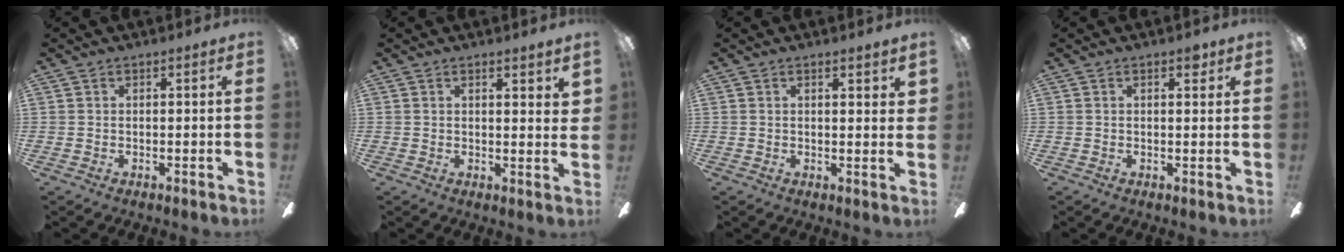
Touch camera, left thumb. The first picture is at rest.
{"total": 3.0, "force": [1.6, 1.1, 2.3], "torque": [-0.030, -0.005, 0.026]}
{"total": 2.4, "force": [1.2, 0.9, 1.8], "torque": [-0.022, -0.004, 0.018]}
{"total": 2.4, "force": [1.3, 0.9, 1.8], "torque": [-0.022, -0.003, 0.019]}